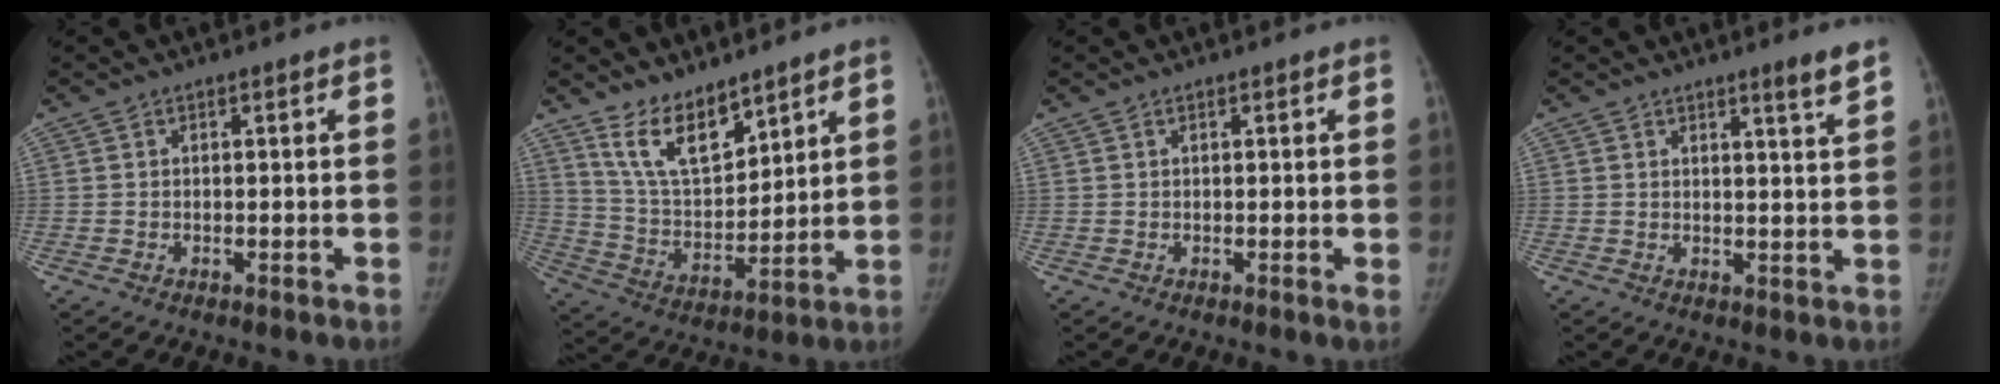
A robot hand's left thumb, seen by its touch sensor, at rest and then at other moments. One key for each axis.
{"total": 11.5, "fx": 8.6, "fy": 4.7, "fz": 6.0, "tx": -0.084, "ty": -0.064, "tz": 0.178}
{"total": 0.8, "fx": 0.3, "fy": 0.1, "fz": 0.8, "tx": -0.017, "ty": -0.002, "tz": 0.003}
{"total": 3.2, "fx": 2.5, "fy": -0.1, "fz": 2.0, "tx": -0.026, "ty": -0.026, "tz": 0.034}